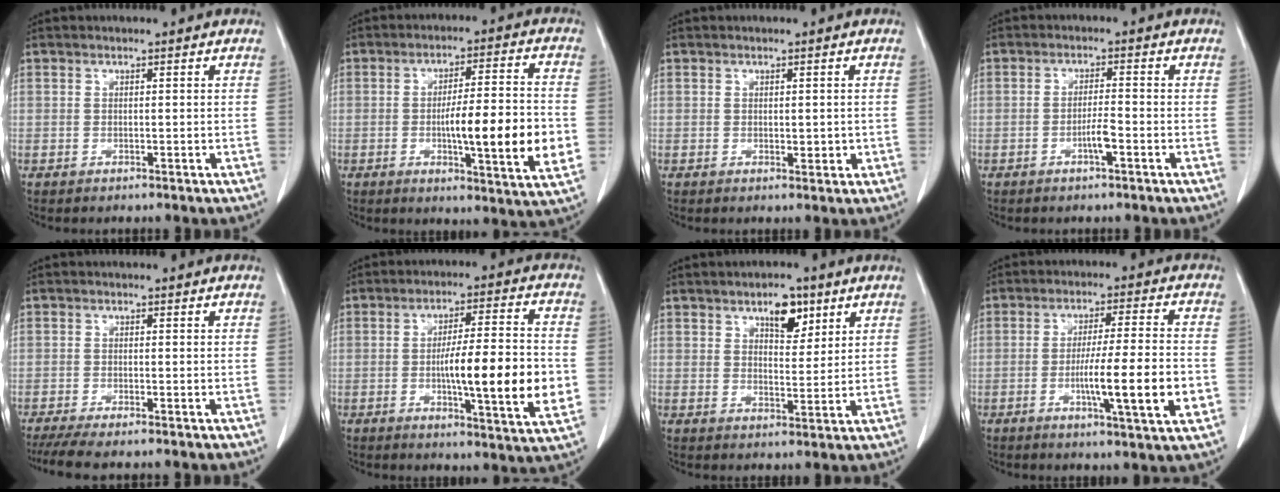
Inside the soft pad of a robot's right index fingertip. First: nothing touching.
{"total": 14.6, "force": [-2.5, 0.9, 14.4], "torque": [-0.213, -0.007, -0.039]}
{"total": 1.9, "force": [-0.1, 1.0, 1.6], "torque": [-0.021, -0.004, 0.004]}
{"total": 3.0, "force": [-1.3, 0.2, 2.7], "torque": [-0.050, 0.000, -0.025]}
{"total": 5.5, "force": [-4.5, 0.4, 3.2], "torque": [-0.048, -0.013, -0.073]}
{"total": 15.3, "force": [-2.2, 1.0, 15.1], "torque": [-0.228, -0.006, -0.036]}
{"total": 5.6, "force": [3.3, 2.5, 3.8], "torque": [-0.057, 0.001, 0.052]}
{"total": 12.3, "force": [-3.1, 0.1, 11.9], "torque": [-0.190, -0.010, -0.053]}